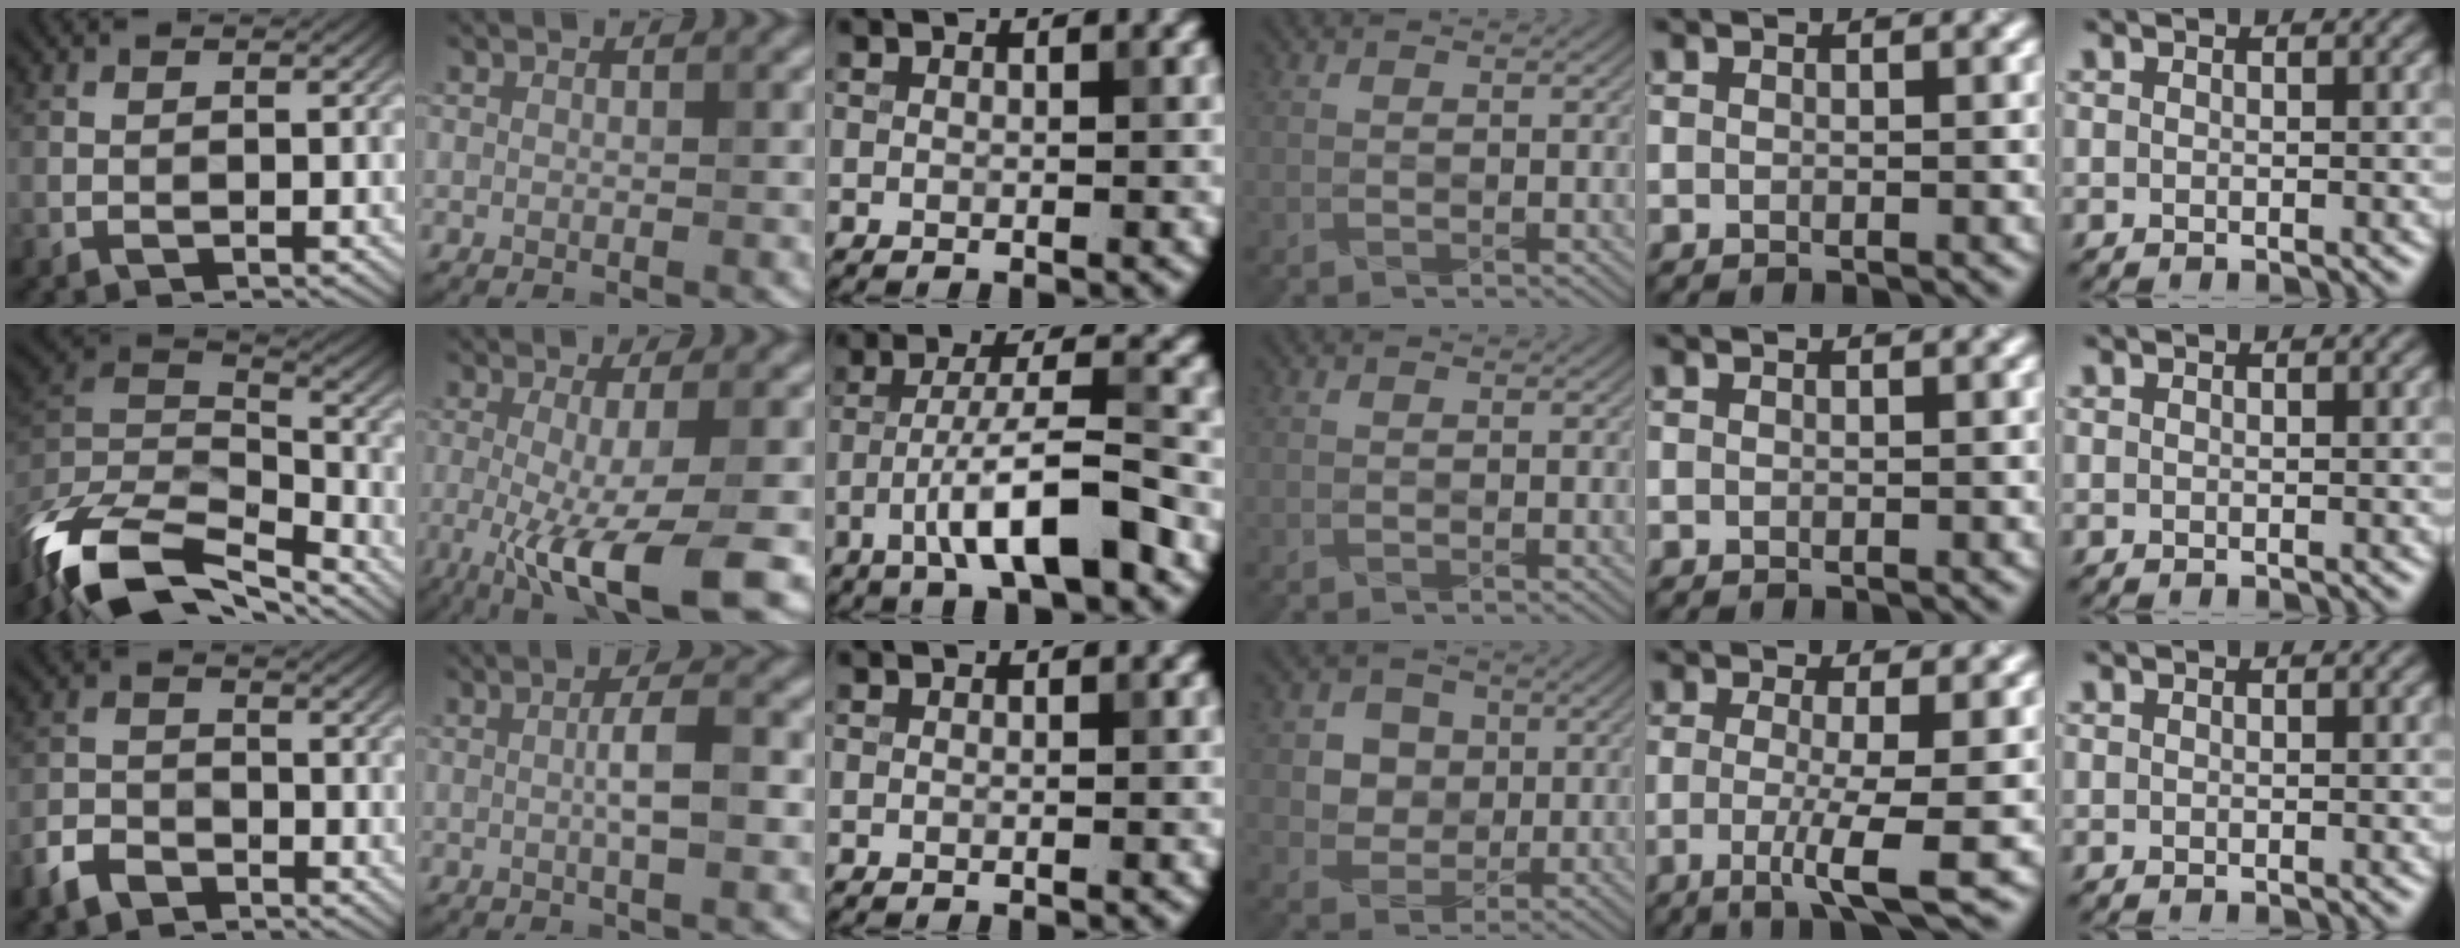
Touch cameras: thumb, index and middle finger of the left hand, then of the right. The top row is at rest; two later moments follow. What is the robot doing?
{"motion": "wrap", "object": "tissue paper"}